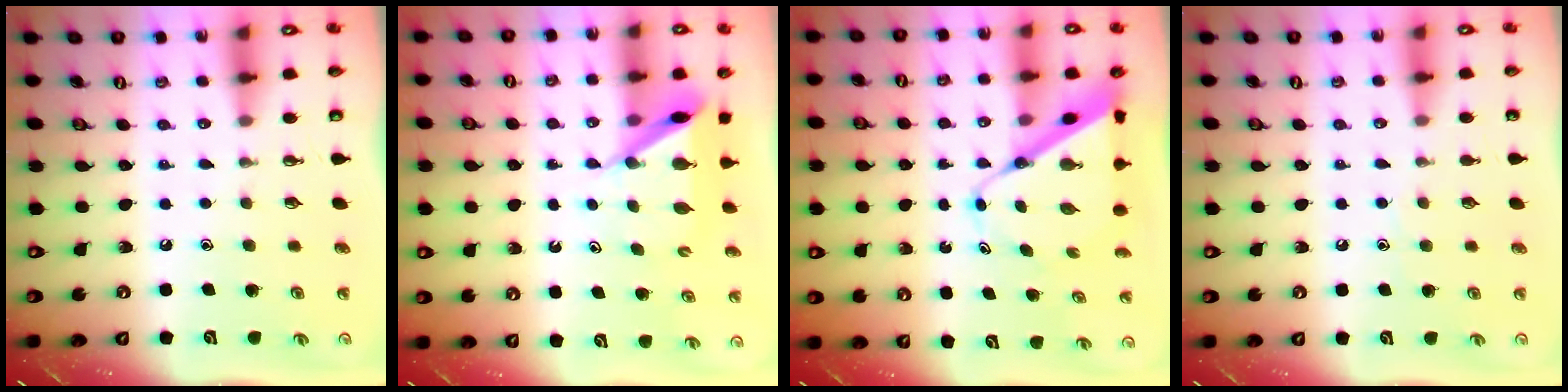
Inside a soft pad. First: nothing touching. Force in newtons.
{"total": 8.1, "press": 8.1, "slide": 0.3}
{"total": 10.0, "press": 10.0, "slide": 1.0}
{"total": 4.5, "press": 4.5, "slide": 0.5}